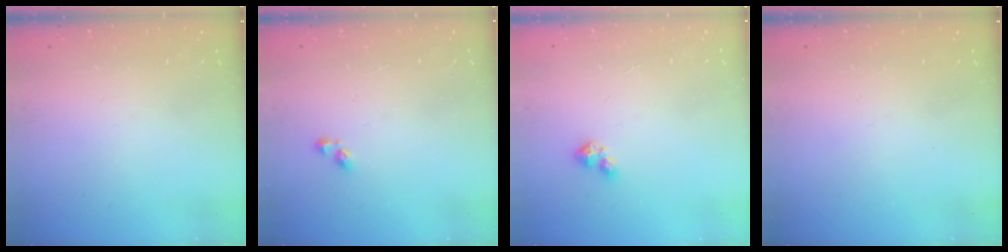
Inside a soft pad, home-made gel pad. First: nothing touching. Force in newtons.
{"total": 3.7, "press": 3.6, "slide": 0.6}
{"total": 3.4, "press": 3.4, "slide": 0.2}
{"total": 0.0}